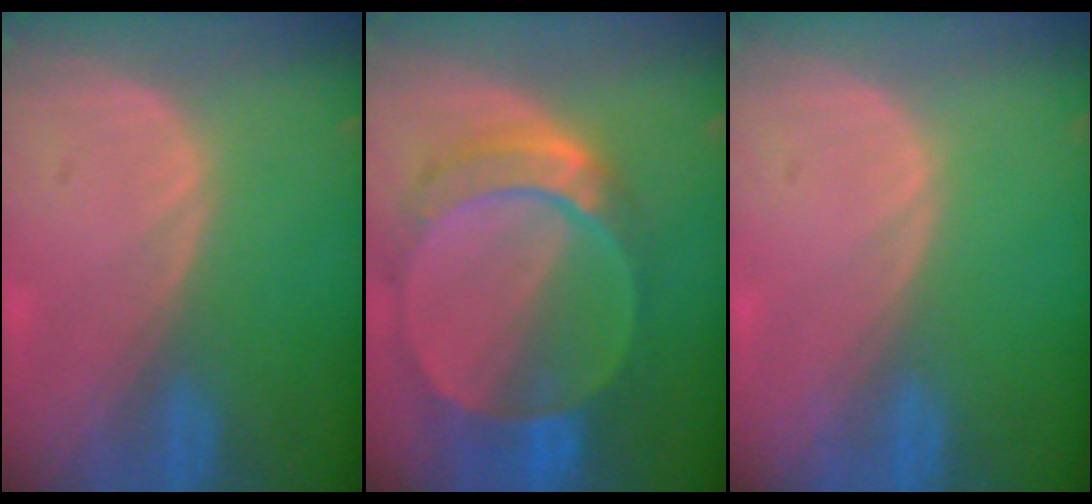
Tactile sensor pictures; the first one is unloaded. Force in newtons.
{"total": 9.8, "press": 8.4, "slide": 5.2}
{"total": 0.0}